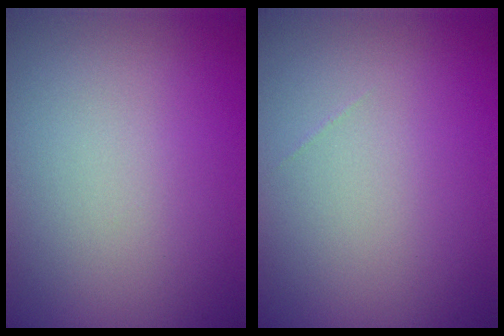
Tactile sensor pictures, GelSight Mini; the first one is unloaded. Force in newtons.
{"total": 0.0}